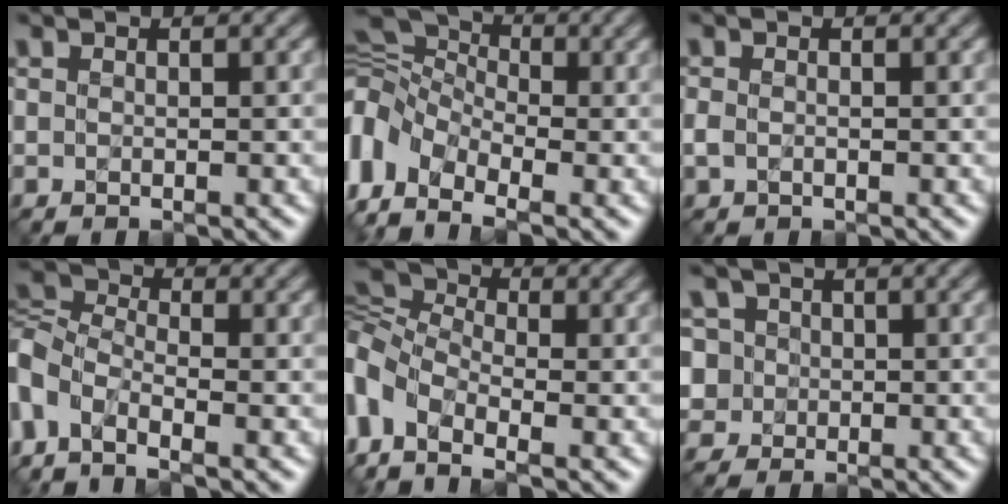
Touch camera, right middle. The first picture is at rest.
{"total": 8.6, "force": [-2.4, 6.1, 5.6], "torque": [-0.167, 0.006, -0.041]}
{"total": 0.8, "force": [-0.2, -0.5, -0.7], "torque": [-0.012, -0.002, -0.005]}
{"total": 5.8, "force": [-3.1, 3.4, 3.5], "torque": [-0.114, 0.002, -0.071]}
{"total": 6.9, "force": [-2.4, 4.5, 4.6], "torque": [-0.152, 0.014, -0.066]}
{"total": 4.0, "force": [1.4, 3.7, 0.1], "torque": [-0.018, 0.043, -0.002]}